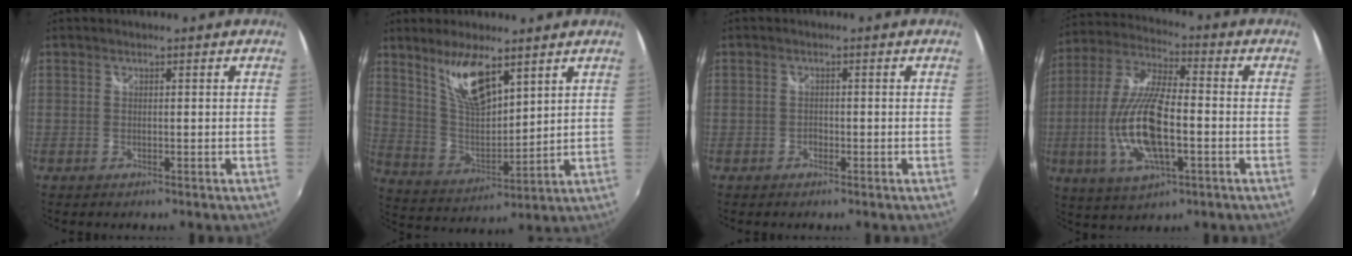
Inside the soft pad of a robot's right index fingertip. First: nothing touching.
{"total": 11.6, "force": [7.2, 3.7, 8.2], "torque": [-0.146, -0.002, 0.151]}
{"total": 1.1, "force": [-0.7, 0.8, 0.2], "torque": [-0.002, -0.001, -0.010]}
{"total": 16.3, "force": [-3.6, 5.6, 14.9], "torque": [-0.307, -0.008, -0.066]}